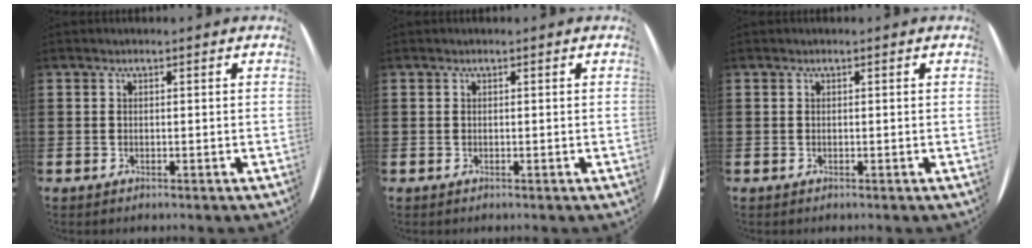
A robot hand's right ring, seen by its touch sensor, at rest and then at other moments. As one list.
[{"total": 0.0}, {"total": 0.0}]